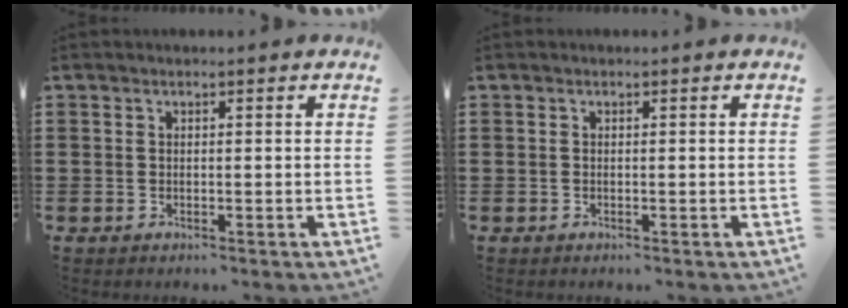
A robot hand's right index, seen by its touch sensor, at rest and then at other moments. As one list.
[{"total": 0.0}]